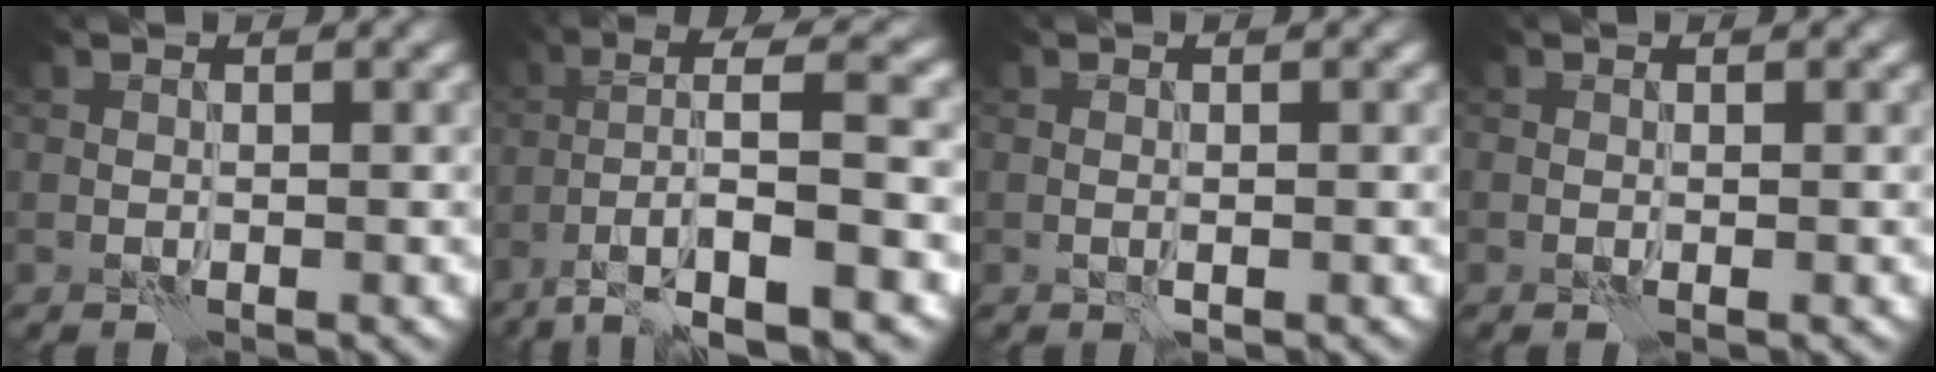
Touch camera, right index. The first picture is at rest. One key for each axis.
{"total": 9.4, "fx": -3.8, "fy": 2.0, "fz": 8.3, "tx": -0.146, "ty": 0.015, "tz": -0.067}
{"total": 0.6, "fx": -0.2, "fy": 0.1, "fz": 0.6, "tx": -0.011, "ty": 0.001, "tz": -0.004}
{"total": 0.0}